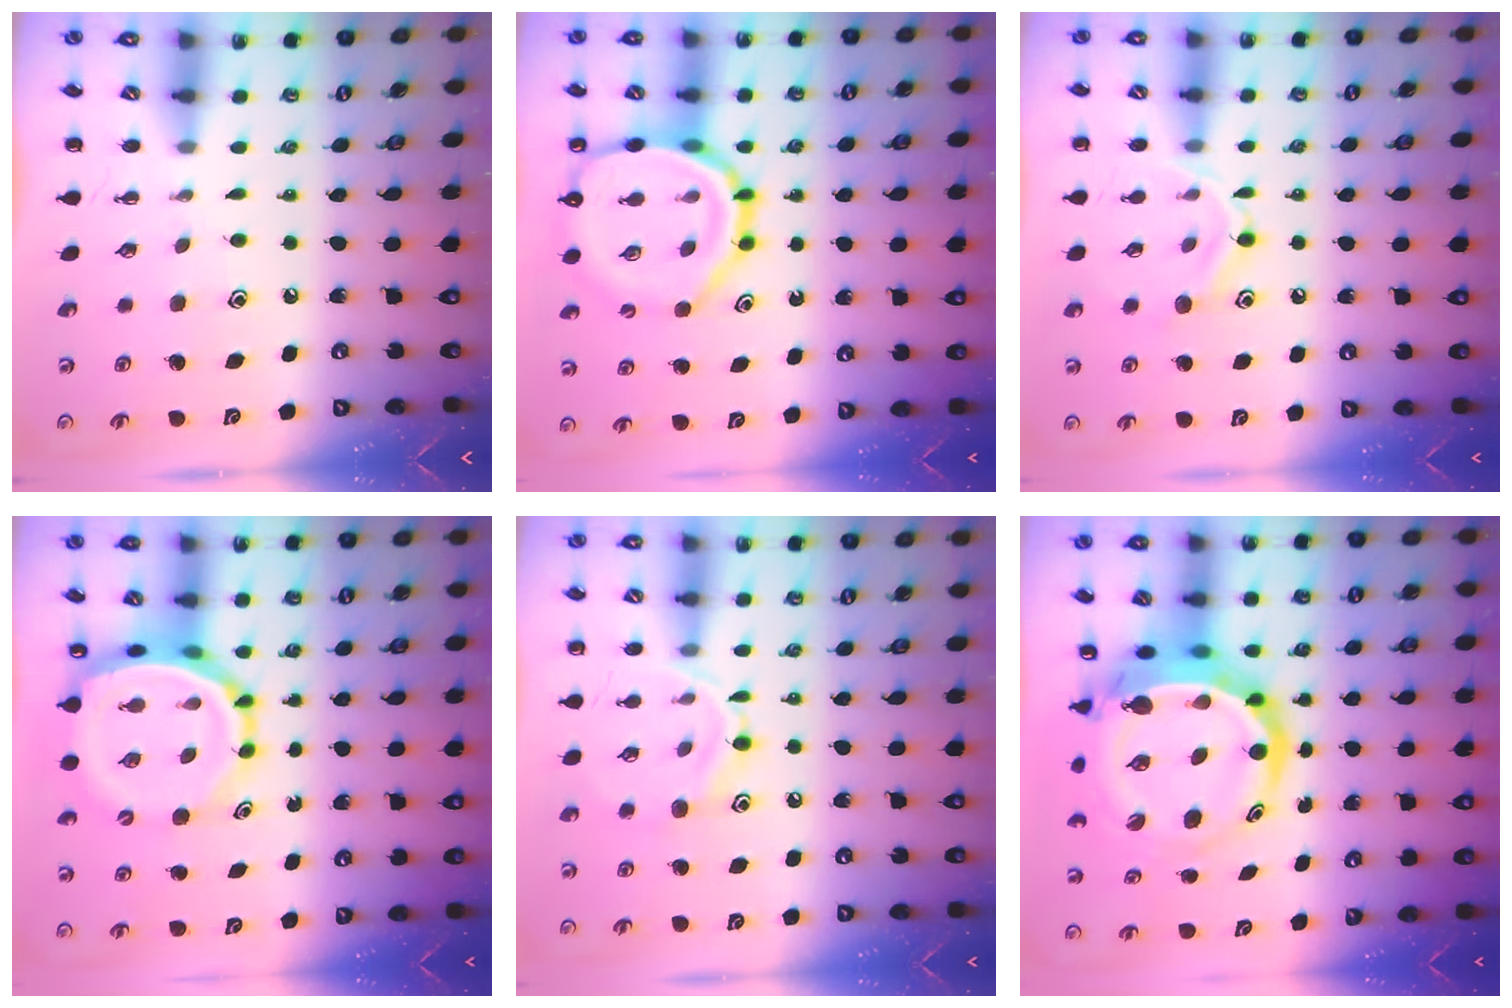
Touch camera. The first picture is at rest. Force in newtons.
{"total": 17.0, "press": 16.8, "slide": 2.5}
{"total": 10.9, "press": 10.8, "slide": 0.9}
{"total": 8.5, "press": 8.1, "slide": 2.3}
{"total": 10.3, "press": 10.3, "slide": 0.9}
{"total": 12.8, "press": 12.3, "slide": 3.6}